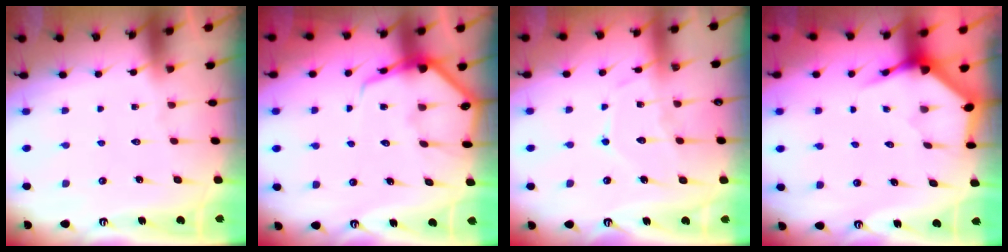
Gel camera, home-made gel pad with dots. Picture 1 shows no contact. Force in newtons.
{"total": 6.6, "press": 6.5, "slide": 0.7}
{"total": 9.7, "press": 9.7, "slide": 0.8}
{"total": 4.0, "press": 3.9, "slide": 0.5}